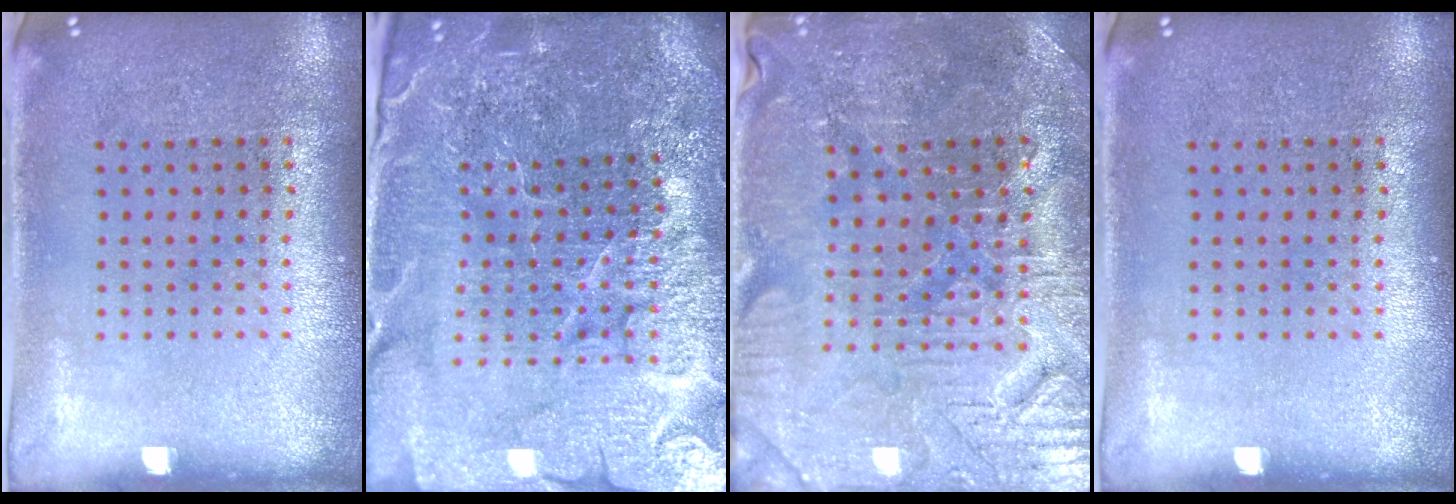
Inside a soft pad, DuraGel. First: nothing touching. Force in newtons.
{"total": 6.0, "press": 5.3, "slide": 2.6}
{"total": 3.6, "press": 3.6, "slide": 0.4}
{"total": 0.0}